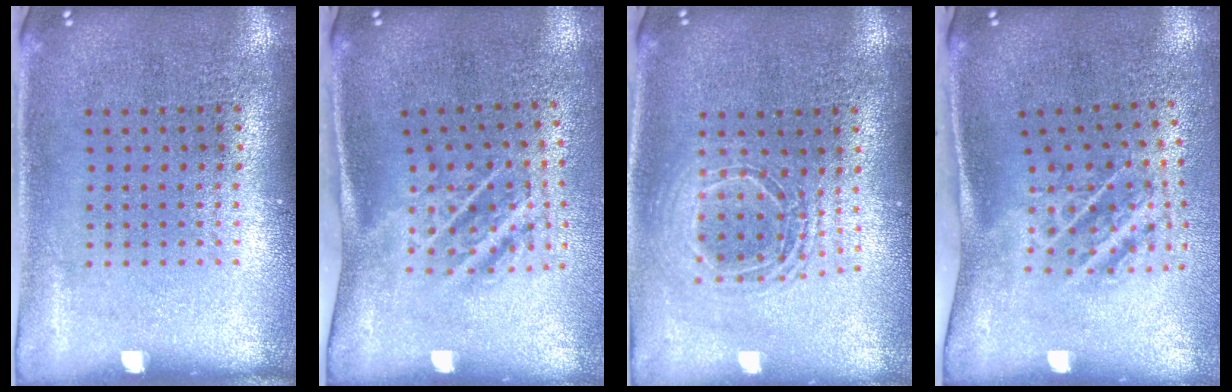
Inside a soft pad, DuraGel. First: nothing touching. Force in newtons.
{"total": 1.8, "press": 1.2, "slide": 1.4}
{"total": 1.6, "press": 1.4, "slide": 0.9}
{"total": 1.9, "press": 1.1, "slide": 1.6}